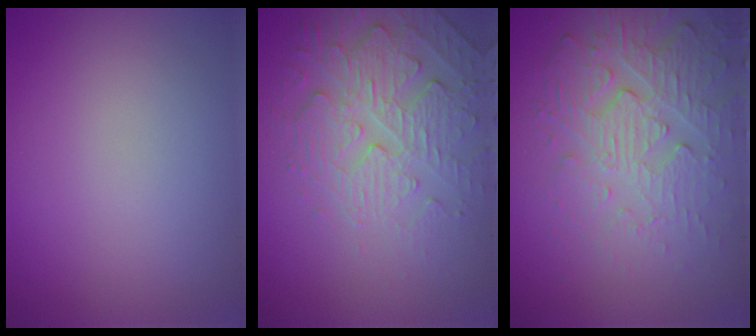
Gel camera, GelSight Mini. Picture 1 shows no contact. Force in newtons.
{"total": 4.9, "press": 3.7, "slide": 3.3}
{"total": 4.3, "press": 4.1, "slide": 1.3}